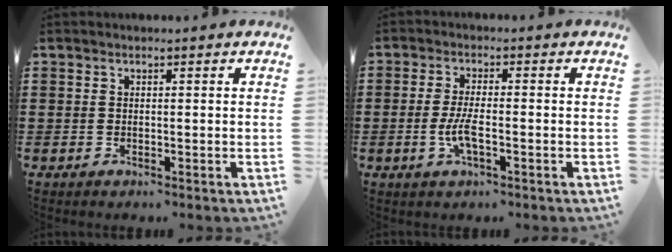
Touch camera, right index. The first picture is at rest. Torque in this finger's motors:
{"motor_torque": [1.70, 0.44, 0.16, 0.04]}